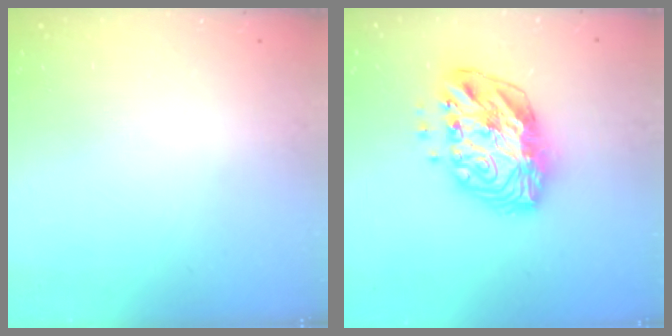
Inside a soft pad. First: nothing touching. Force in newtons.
{"total": 14.1, "press": 14.0, "slide": 1.1}